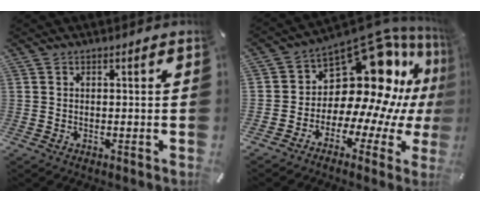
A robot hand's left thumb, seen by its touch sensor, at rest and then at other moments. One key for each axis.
{"total": 18.2, "fx": 9.9, "fy": 9.8, "fz": 11.8, "tx": -0.167, "ty": -0.118, "tz": 0.171}